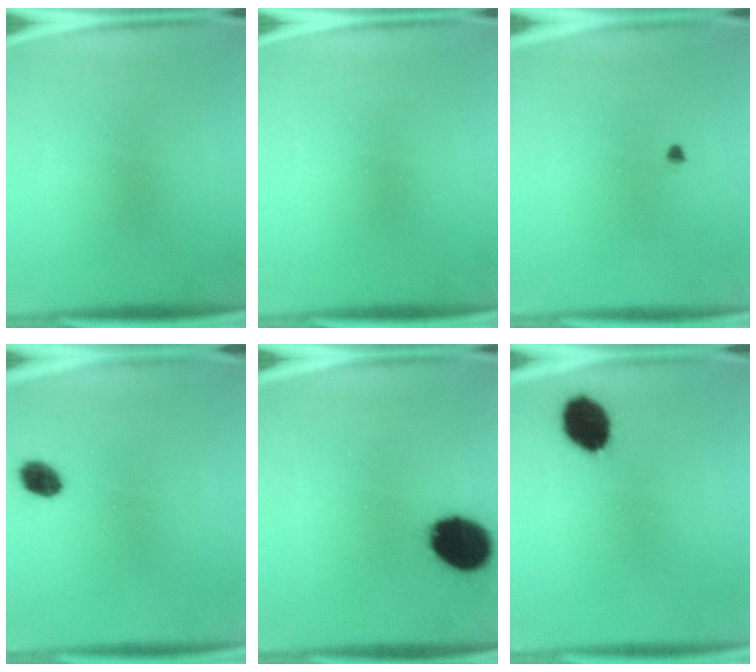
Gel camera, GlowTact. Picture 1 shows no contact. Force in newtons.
{"total": 0.0}
{"total": 0.7}
{"total": 4.2}
{"total": 15.5}
{"total": 8.6}